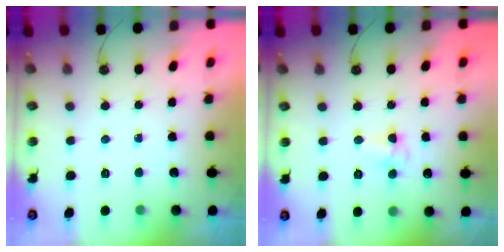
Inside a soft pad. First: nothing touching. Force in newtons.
{"total": 4.7, "press": 4.7, "slide": 0.7}